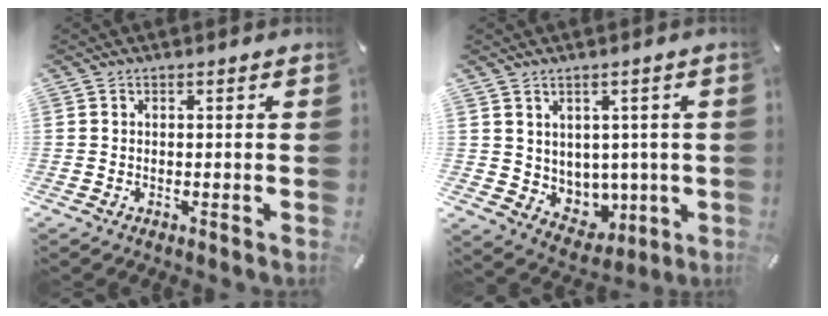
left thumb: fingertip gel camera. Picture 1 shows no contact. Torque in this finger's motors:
{"motor_torque": [-0.04, -0.06, 0.03, -0.03, 0.04]}